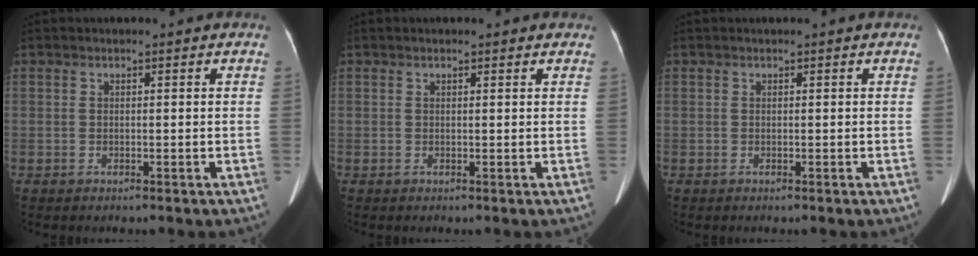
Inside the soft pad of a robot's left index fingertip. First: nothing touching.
{"total": 1.0, "force": [0.8, 0.3, 0.6], "torque": [-0.012, 0.010, 0.010]}
{"total": 0.0}